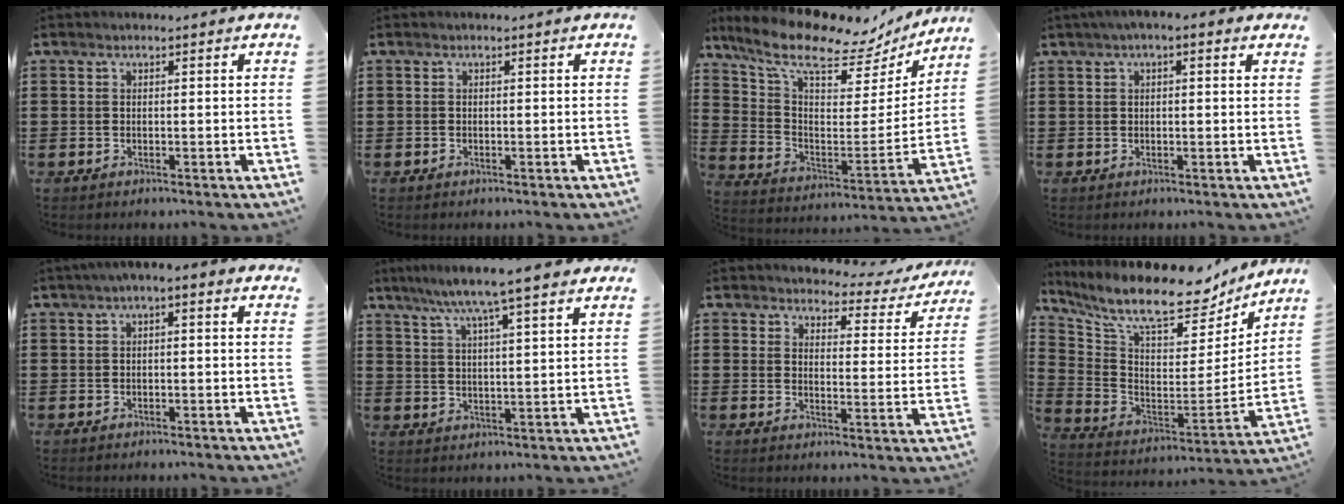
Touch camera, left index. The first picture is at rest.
{"total": 0.0}
{"total": 11.7, "force": [9.4, 3.5, 6.1], "torque": [-0.142, -0.062, 0.157]}
{"total": 2.2, "force": [1.1, 0.4, 1.9], "torque": [-0.038, 0.005, 0.019]}
{"total": 1.6, "force": [-0.4, 0.3, 1.6], "torque": [-0.027, 0.000, -0.008]}
{"total": 7.5, "force": [5.8, -0.2, 4.7], "torque": [-0.108, -0.019, 0.099]}
{"total": 3.5, "force": [3.3, 0.7, 0.8], "torque": [-0.028, -0.022, 0.052]}
{"total": 11.5, "force": [9.5, 2.9, 5.8], "torque": [-0.137, -0.069, 0.163]}